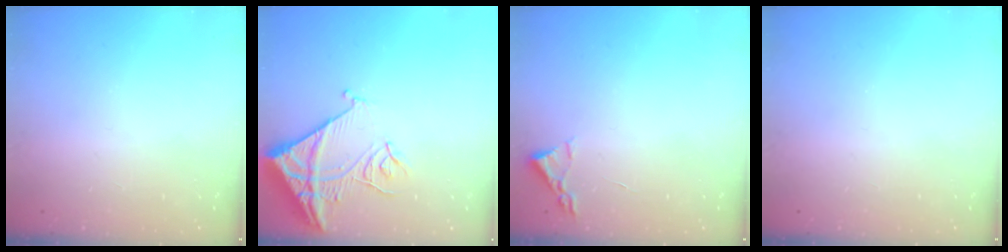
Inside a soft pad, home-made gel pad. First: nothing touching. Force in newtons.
{"total": 14.2, "press": 14.2, "slide": 1.2}
{"total": 2.2, "press": 2.2, "slide": 0.3}
{"total": 0.0}